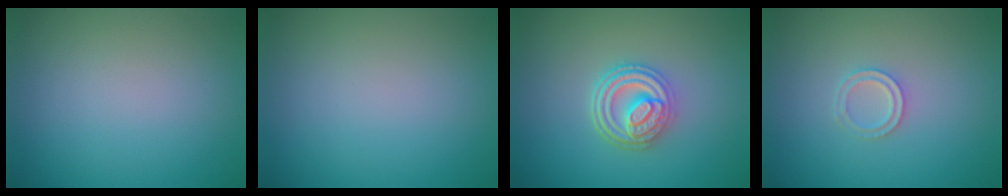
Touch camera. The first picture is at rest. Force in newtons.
{"total": 0.0}
{"total": 4.6, "press": 3.6, "slide": 3.0}
{"total": 1.4, "press": 1.4, "slide": 0.3}